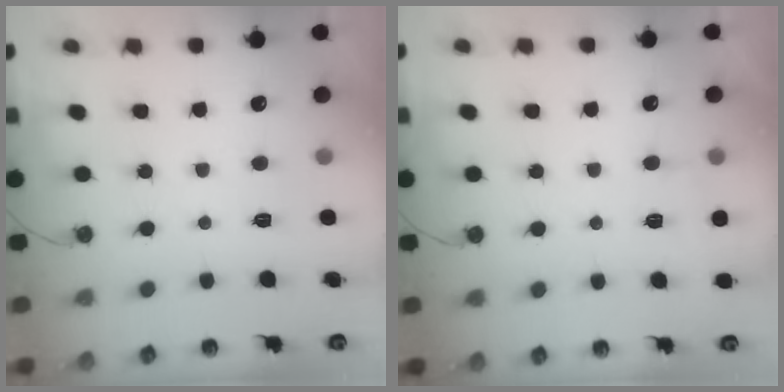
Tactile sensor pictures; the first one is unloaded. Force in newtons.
{"total": 2.6, "press": 2.4, "slide": 0.9}